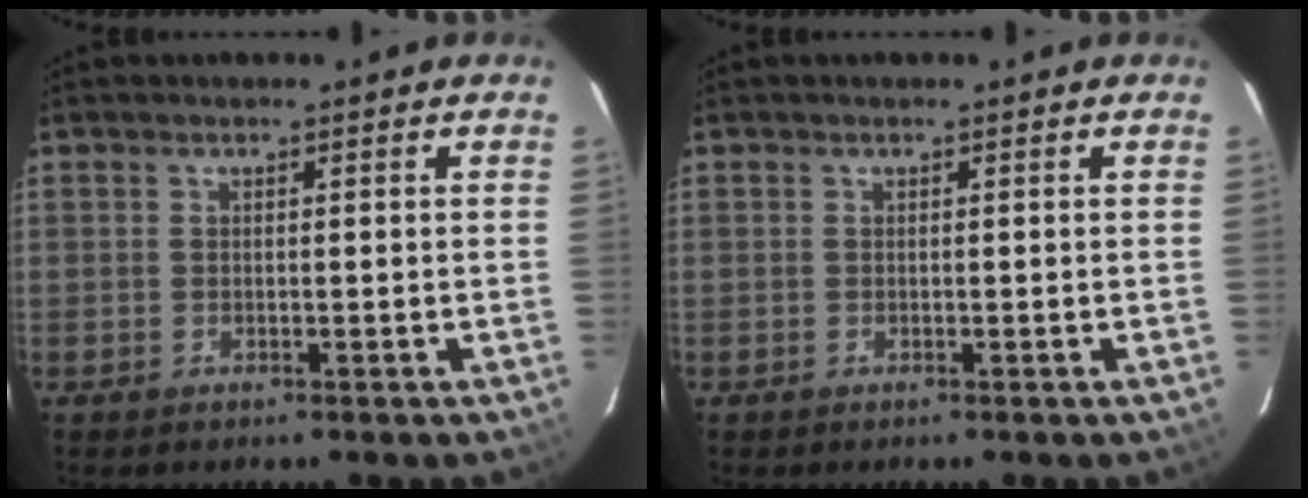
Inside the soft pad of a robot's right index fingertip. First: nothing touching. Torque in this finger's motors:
{"motor_torque": [0.00, 0.00, 0.00, 0.00]}